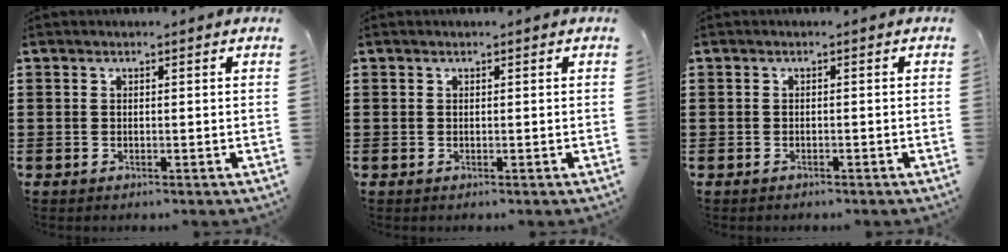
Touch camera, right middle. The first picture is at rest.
{"total": 0.0}
{"total": 0.6, "force": [-0.5, 0.2, 0.0], "torque": [0.001, 0.002, -0.013]}